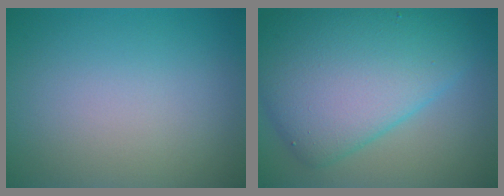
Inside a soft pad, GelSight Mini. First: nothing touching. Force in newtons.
{"total": 10.4, "press": 10.3, "slide": 0.2}